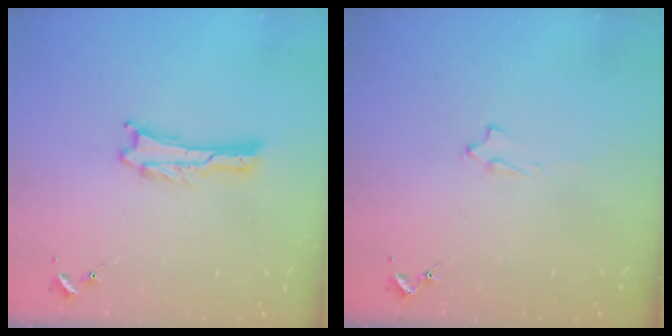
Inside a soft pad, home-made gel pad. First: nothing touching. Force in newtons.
{"total": 2.0, "press": 2.0, "slide": 0.4}